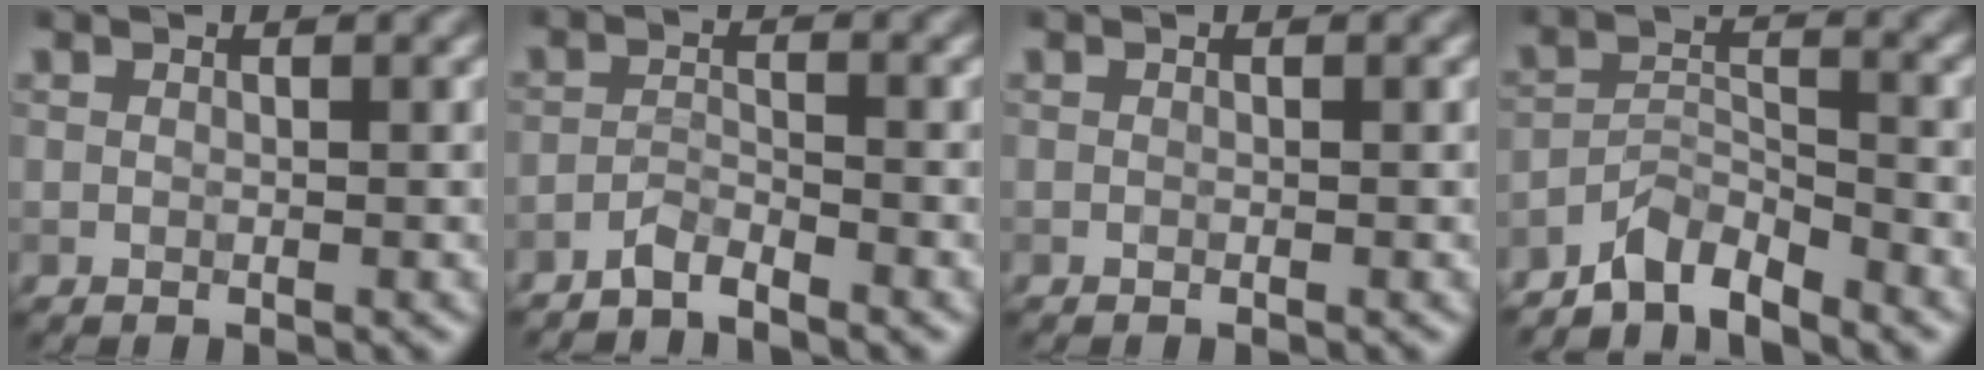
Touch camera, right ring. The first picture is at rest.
{"total": 1.7, "force": [-1.6, 0.1, 0.6], "torque": [-0.011, 0.004, -0.036]}
{"total": 0.0}
{"total": 3.4, "force": [-3.1, 0.7, 1.2], "torque": [-0.018, 0.007, -0.069]}